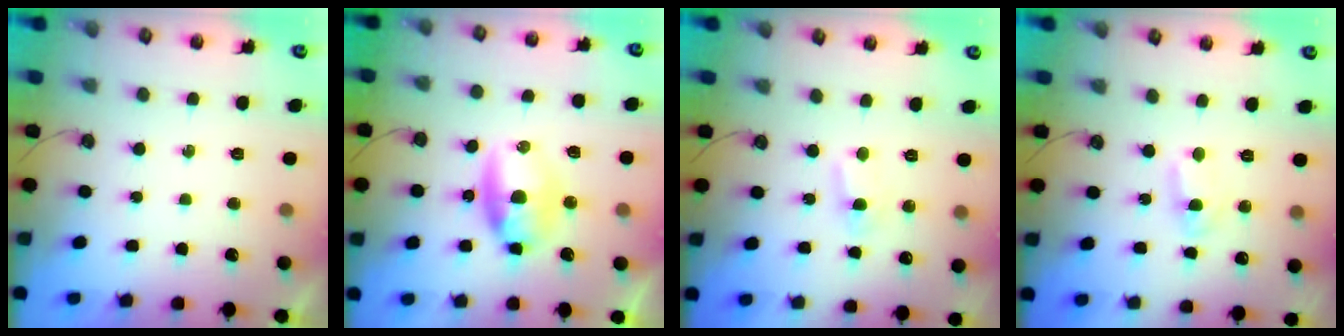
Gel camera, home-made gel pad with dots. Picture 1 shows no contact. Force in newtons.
{"total": 16.7, "press": 10.2, "slide": 13.2}
{"total": 2.7, "press": 2.7, "slide": 0.3}
{"total": 1.6, "press": 1.6, "slide": 0.3}